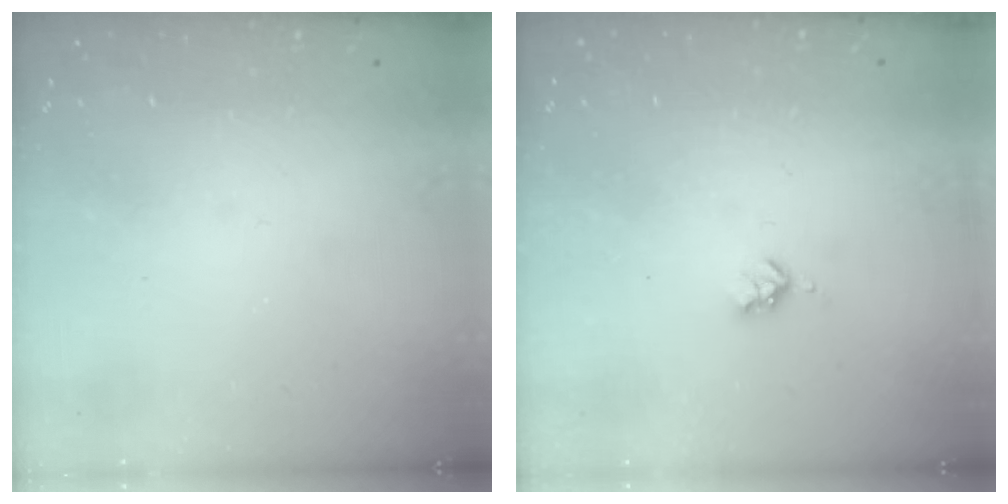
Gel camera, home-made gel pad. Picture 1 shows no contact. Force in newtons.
{"total": 2.7, "press": 2.6, "slide": 0.5}